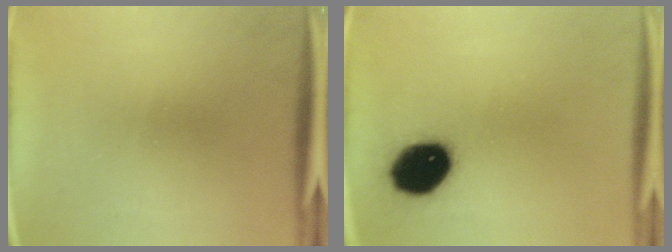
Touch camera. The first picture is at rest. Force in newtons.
{"total": 14.0}